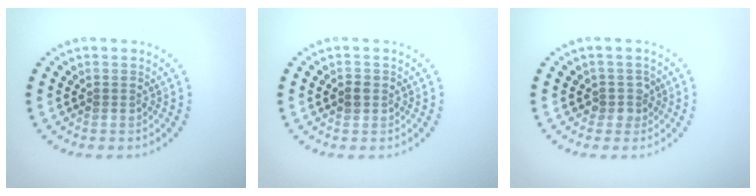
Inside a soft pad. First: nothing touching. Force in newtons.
{"total": 1.2, "press": 1.1, "slide": 0.3}
{"total": 1.6, "press": 1.3, "slide": 1.0}